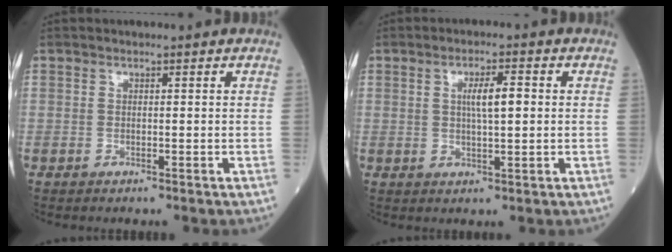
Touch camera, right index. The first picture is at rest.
{"total": 4.4, "force": [0.7, 0.7, 4.3], "torque": [-0.075, 0.005, 0.011]}